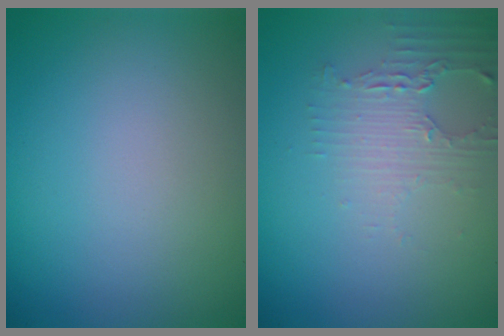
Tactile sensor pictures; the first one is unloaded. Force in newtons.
{"total": 2.2, "press": 2.1, "slide": 0.6}